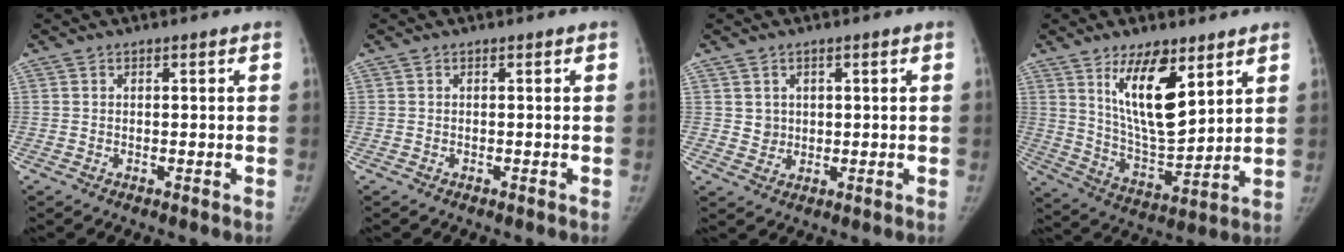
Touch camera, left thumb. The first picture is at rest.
{"total": 0.0}
{"total": 2.9, "force": [1.0, 2.6, 0.8], "torque": [0.000, -0.007, 0.022]}
{"total": 14.6, "force": [7.4, 5.5, 11.3], "torque": [-0.170, -0.053, 0.143]}